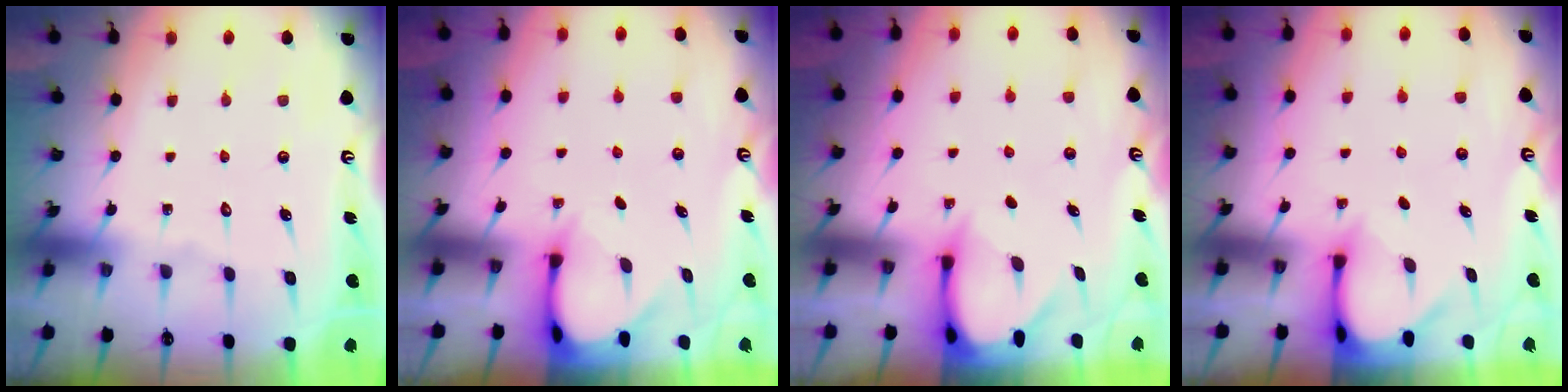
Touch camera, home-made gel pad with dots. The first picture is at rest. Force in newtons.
{"total": 3.2, "press": 3.2, "slide": 0.2}
{"total": 3.3, "press": 3.2, "slide": 0.3}
{"total": 3.4, "press": 3.4, "slide": 0.3}